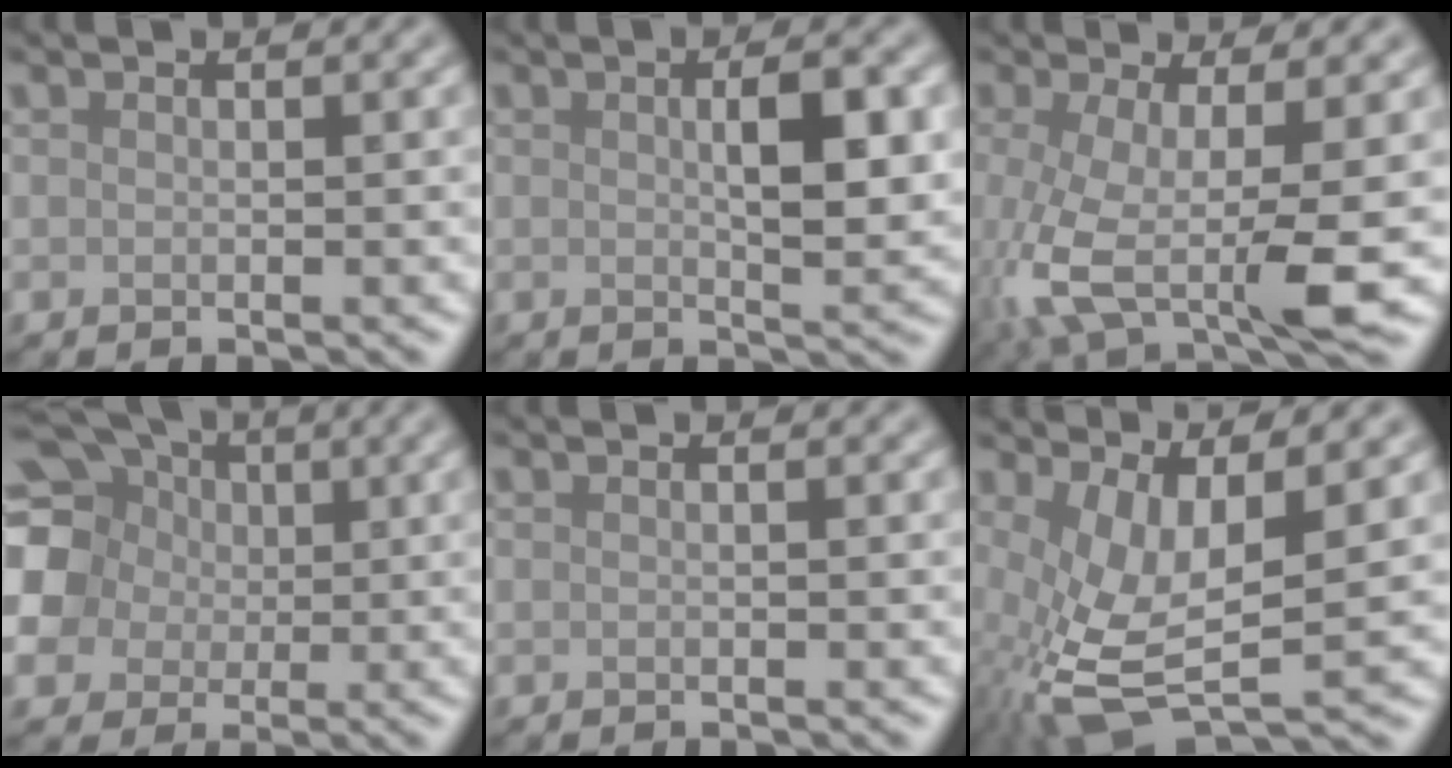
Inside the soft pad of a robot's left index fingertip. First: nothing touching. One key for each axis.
{"total": 4.5, "fx": 0.7, "fy": 1.0, "fz": 4.3, "tx": -0.068, "ty": 0.002, "tz": 0.011}
{"total": 8.0, "fx": -1.6, "fy": 2.4, "fz": 7.4, "tx": -0.151, "ty": -0.017, "tz": -0.026}
{"total": 15.1, "fx": 2.8, "fy": 13.2, "fz": 6.8, "tx": -0.172, "ty": 0.017, "tz": 0.017}
{"total": 0.0}
{"total": 8.4, "fx": -0.1, "fy": 3.5, "fz": 7.7, "tx": -0.176, "ty": -0.021, "tz": 0.008}